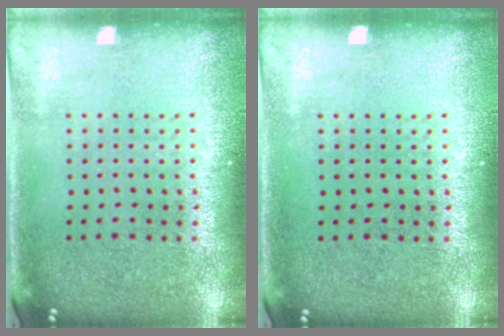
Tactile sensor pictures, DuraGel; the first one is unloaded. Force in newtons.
{"total": 0.0}